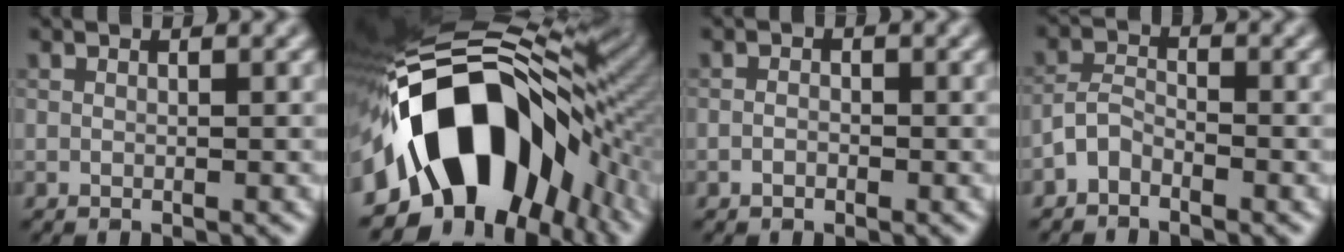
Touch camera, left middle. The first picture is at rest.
{"total": 17.6, "force": [-3.7, 11.4, 13.0], "torque": [-0.197, 0.013, -0.068]}
{"total": 0.8, "force": [-0.4, 0.6, 0.4], "torque": [-0.009, 0.001, -0.011]}
{"total": 2.0, "force": [-1.6, 0.8, 0.9], "torque": [-0.017, 0.009, -0.038]}